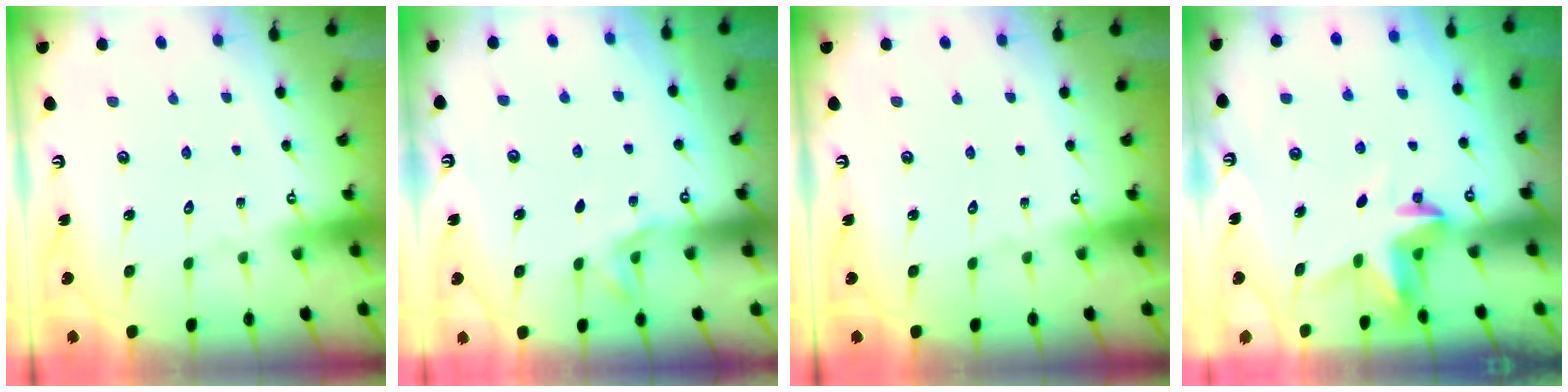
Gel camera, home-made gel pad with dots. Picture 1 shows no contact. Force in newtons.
{"total": 3.8, "press": 3.1, "slide": 2.1}
{"total": 0.0}
{"total": 3.7, "press": 3.7, "slide": 0.3}